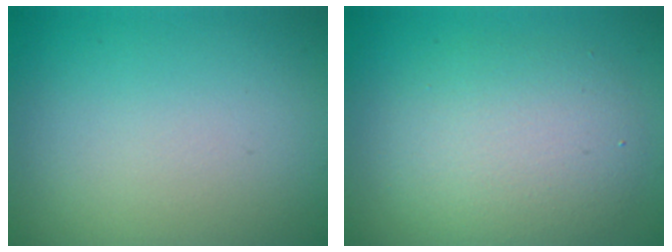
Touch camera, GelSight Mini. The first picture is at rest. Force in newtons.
{"total": 5.5, "press": 5.5, "slide": 0.4}